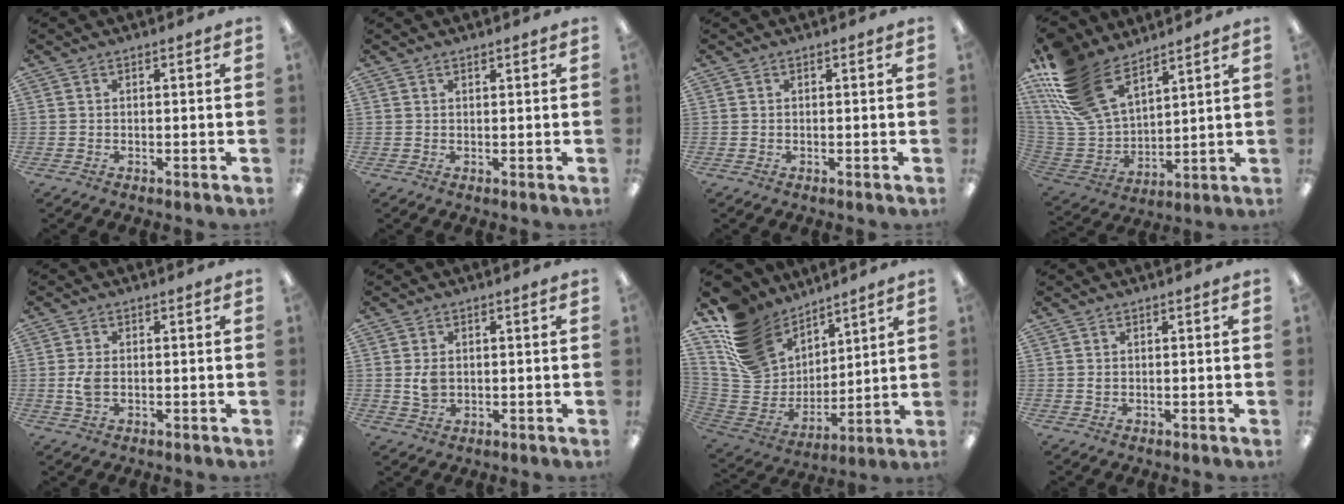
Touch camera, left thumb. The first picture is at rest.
{"total": 0.8, "force": [0.8, 0.2, 0.1], "torque": [-0.002, -0.001, 0.015]}
{"total": 0.0}
{"total": 20.7, "force": [13.6, 10.9, 11.2], "torque": [-0.271, -0.066, 0.256]}
{"total": 4.0, "force": [-0.1, 2.4, 3.1], "torque": [-0.072, -0.006, -0.009]}
{"total": 3.7, "force": [0.6, 2.7, 2.5], "torque": [-0.049, -0.002, 0.008]}
{"total": 17.3, "force": [10.5, 12.2, 6.2], "torque": [-0.137, -0.061, 0.214]}
{"total": 0.6, "force": [0.4, 0.4, 0.3], "torque": [-0.007, 0.001, 0.007]}